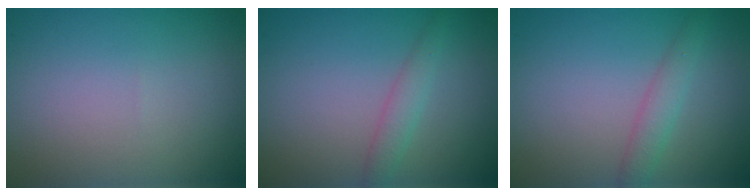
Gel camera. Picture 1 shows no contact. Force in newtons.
{"total": 1.6, "press": 1.6, "slide": 0.0}
{"total": 1.9, "press": 1.9, "slide": 0.0}